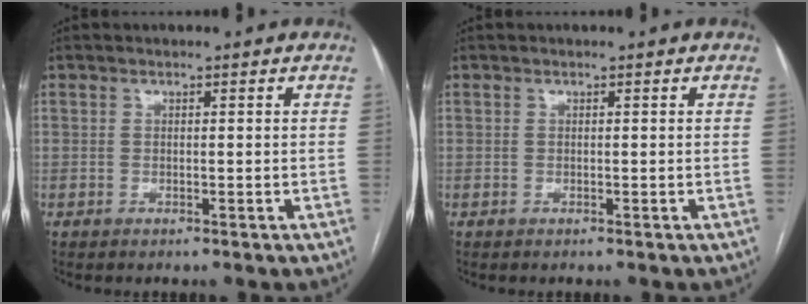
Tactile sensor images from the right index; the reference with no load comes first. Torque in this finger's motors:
{"motor_torque": [0.32, 0.23, -0.03, 0.00]}